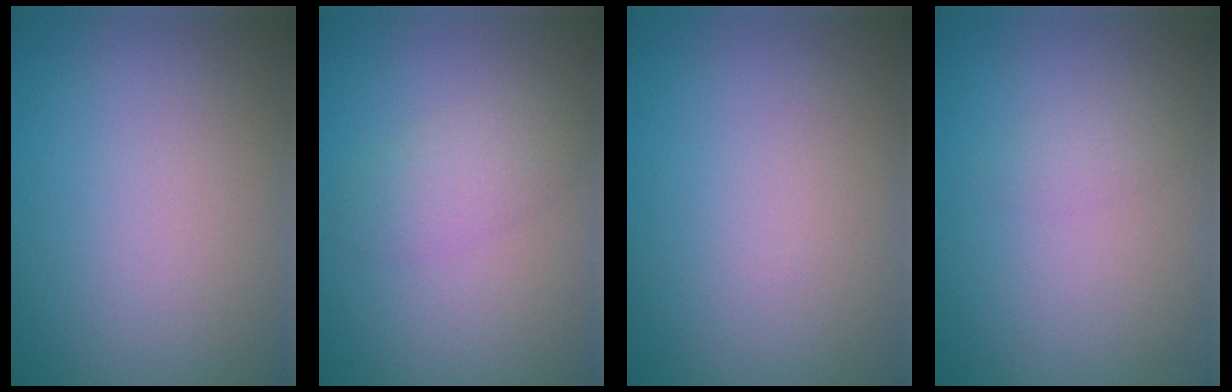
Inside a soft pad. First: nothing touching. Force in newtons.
{"total": 2.2, "press": 2.2, "slide": 0.0}
{"total": 0.0}
{"total": 2.1, "press": 2.1, "slide": 0.2}